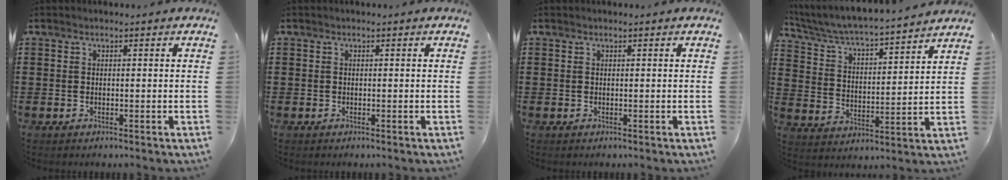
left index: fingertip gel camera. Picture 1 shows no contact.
{"total": 0.0}
{"total": 0.0}
{"total": 4.4, "force": [4.2, -0.1, 1.5], "torque": [-0.053, -0.039, 0.061]}